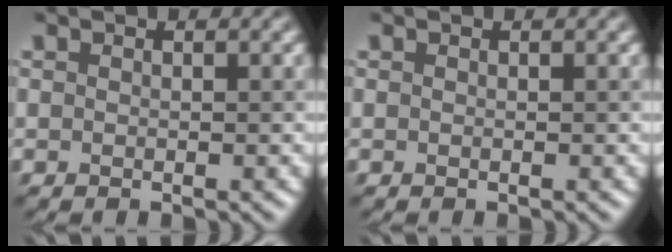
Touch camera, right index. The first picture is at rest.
{"total": 0.0}